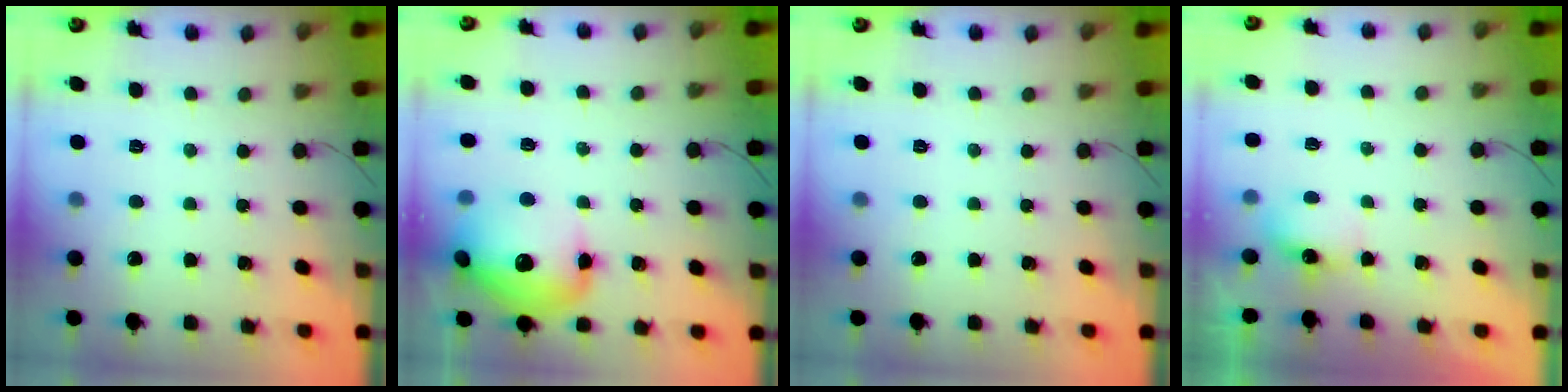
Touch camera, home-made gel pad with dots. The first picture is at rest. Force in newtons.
{"total": 15.3, "press": 15.2, "slide": 2.1}
{"total": 0.0}
{"total": 4.7, "press": 4.6, "slide": 1.2}